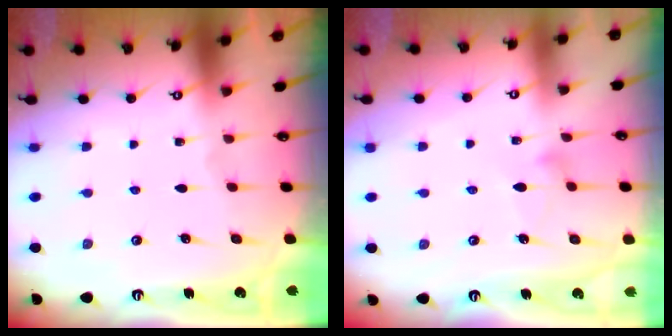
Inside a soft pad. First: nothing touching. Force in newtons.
{"total": 8.3, "press": 8.3, "slide": 0.5}